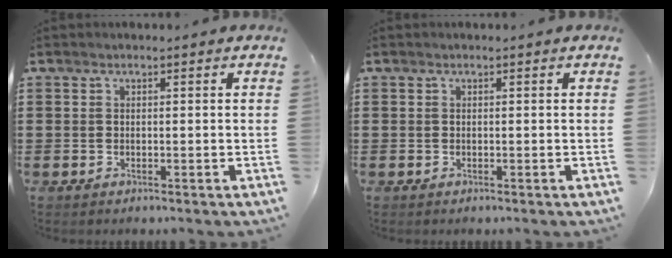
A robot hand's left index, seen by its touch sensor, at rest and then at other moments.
{"total": 0.0}